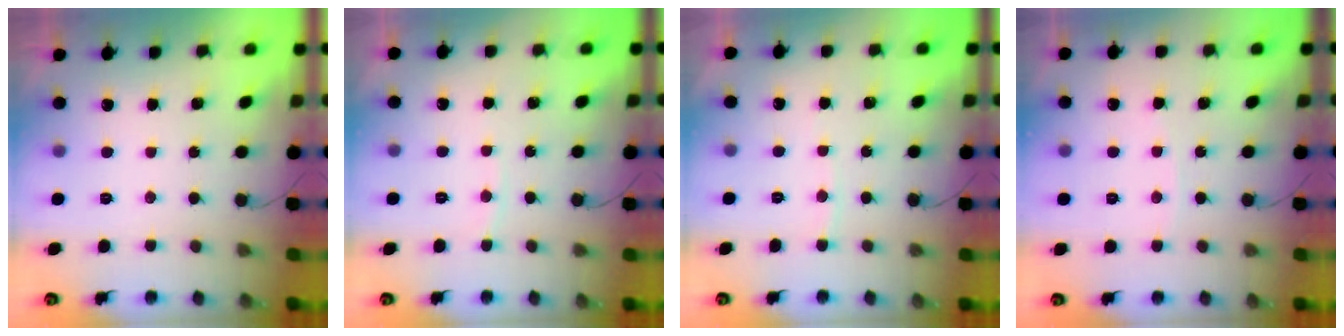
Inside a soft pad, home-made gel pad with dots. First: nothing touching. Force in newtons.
{"total": 2.2, "press": 2.2, "slide": 0.3}
{"total": 3.0, "press": 3.0, "slide": 0.3}
{"total": 2.6, "press": 2.6, "slide": 0.2}